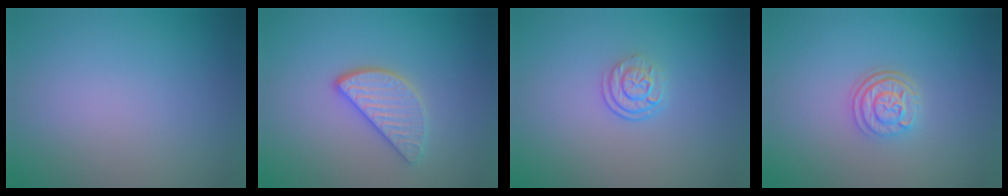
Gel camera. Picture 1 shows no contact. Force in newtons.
{"total": 3.2, "press": 2.8, "slide": 1.5}
{"total": 2.5, "press": 1.8, "slide": 1.8}
{"total": 3.1, "press": 2.4, "slide": 1.9}